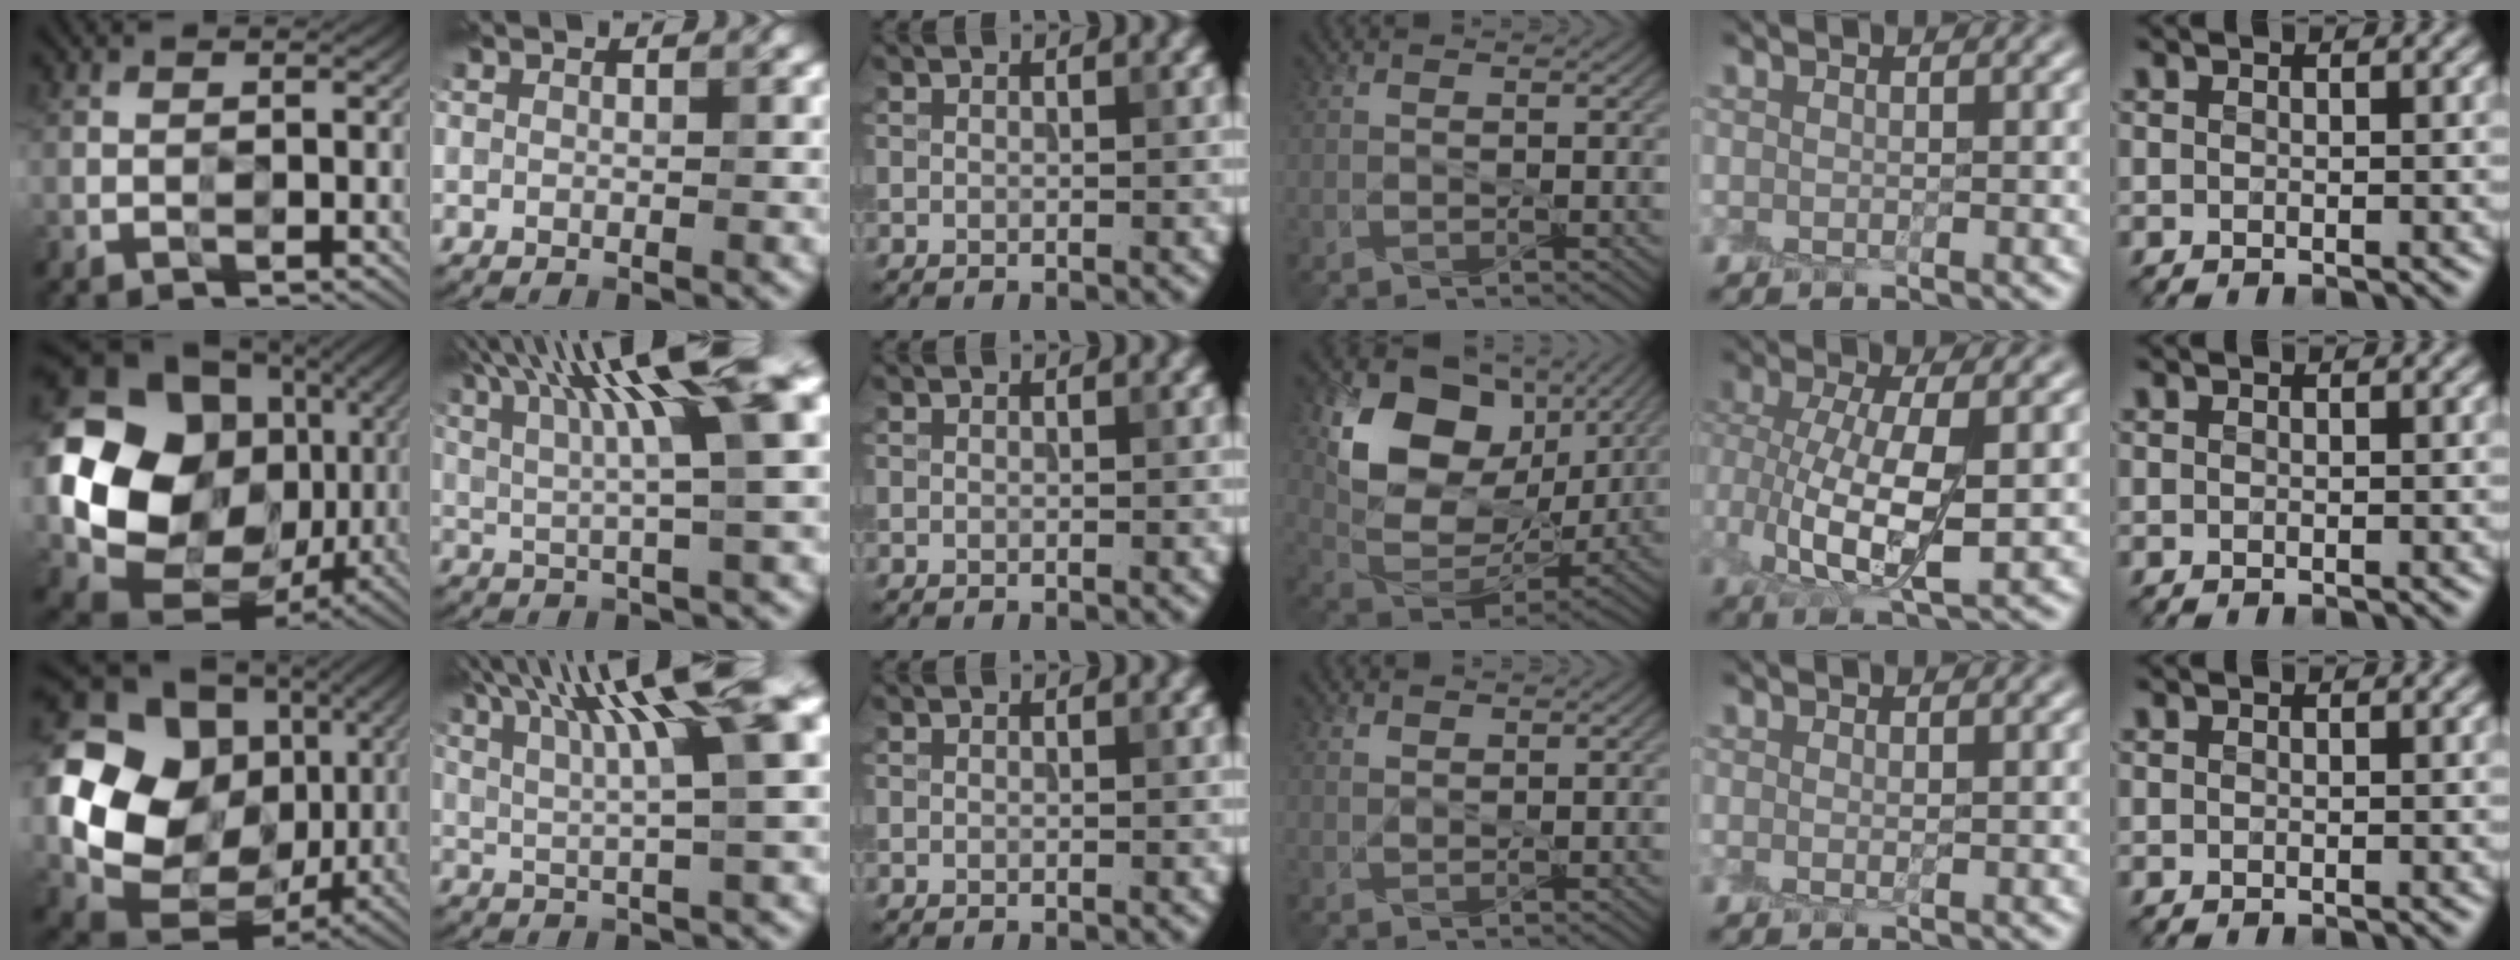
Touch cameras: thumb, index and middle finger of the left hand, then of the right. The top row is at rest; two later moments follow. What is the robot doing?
{"motion": "peel", "object": "plastic screen protector"}